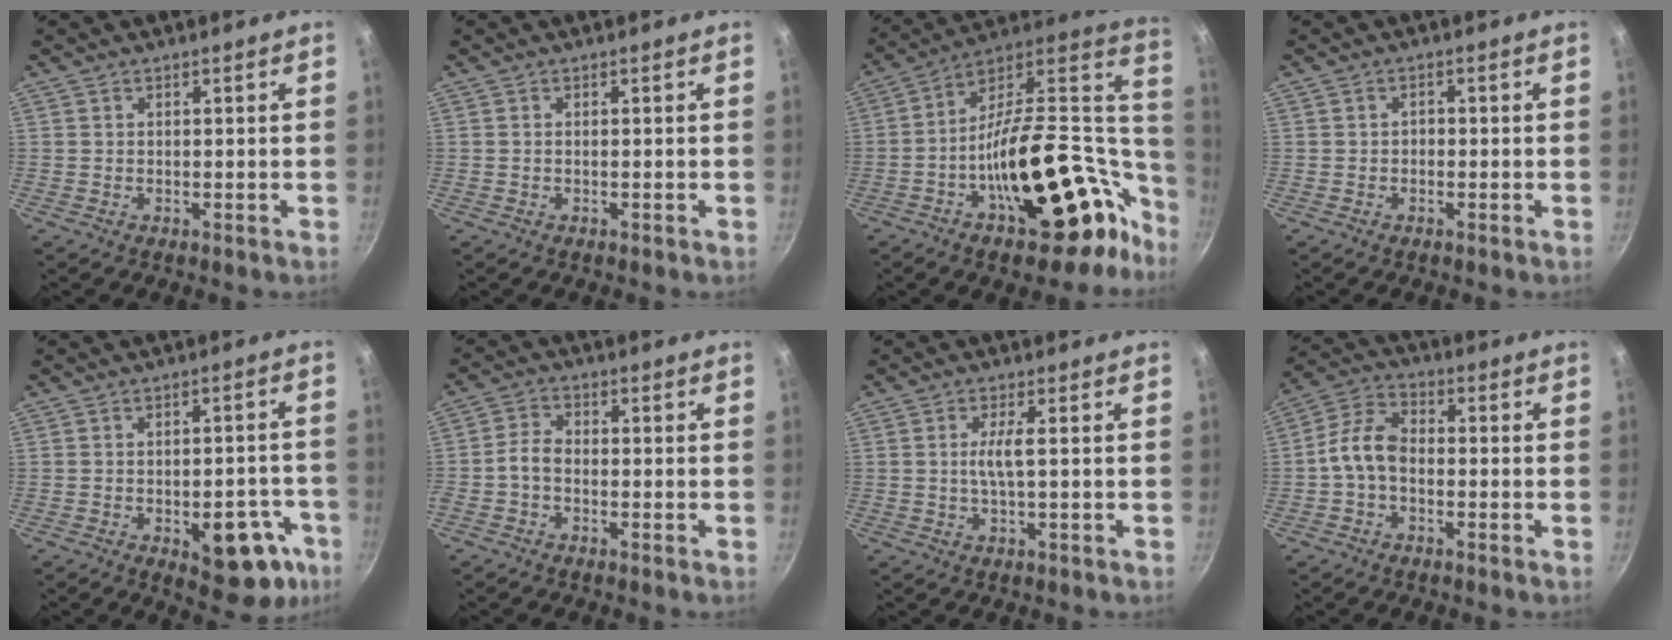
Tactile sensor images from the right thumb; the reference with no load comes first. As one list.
[{"total": 0.0}, {"total": 32.3, "force": [-7.4, 17.1, 26.3], "torque": [-0.345, 0.068, -0.099]}, {"total": 1.2, "force": [-0.3, 0.9, 0.6], "torque": [-0.009, 0.005, -0.007]}, {"total": 13.5, "force": [-5.5, 6.6, 10.4], "torque": [-0.069, 0.030, -0.064]}, {"total": 3.4, "force": [-1.5, 2.0, 2.3], "torque": [-0.054, 0.021, -0.040]}, {"total": 3.3, "force": [0.1, 0.3, 3.3], "torque": [-0.075, 0.003, 0.003]}, {"total": 7.5, "force": [-1.5, 4.7, 5.7], "torque": [-0.109, 0.034, -0.043]}]